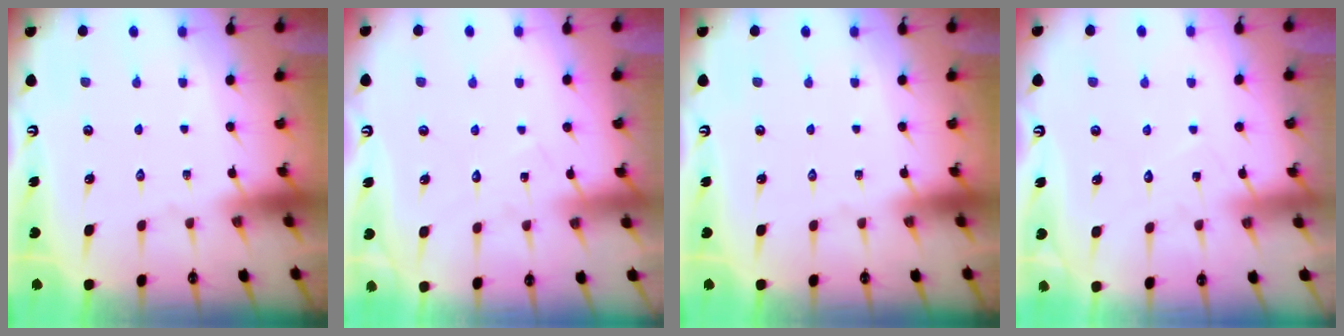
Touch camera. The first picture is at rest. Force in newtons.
{"total": 6.1, "press": 6.1, "slide": 0.1}
{"total": 0.0}
{"total": 5.2, "press": 5.2, "slide": 0.6}